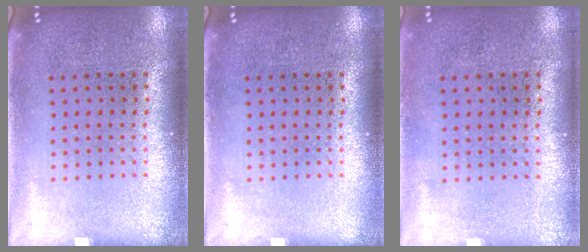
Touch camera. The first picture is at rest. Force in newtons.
{"total": 0.0}
{"total": 0.0}